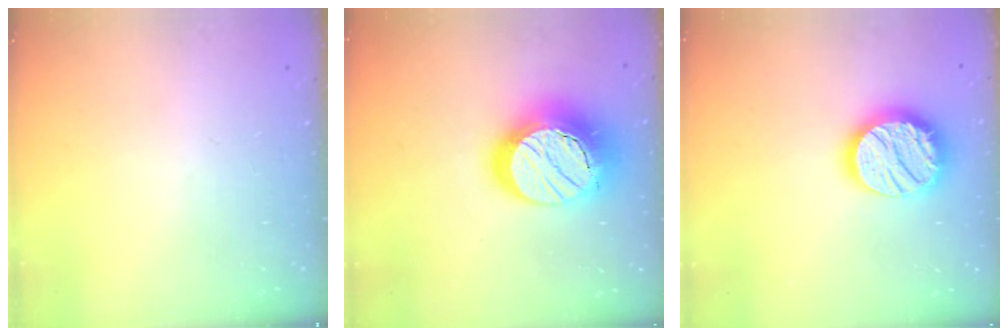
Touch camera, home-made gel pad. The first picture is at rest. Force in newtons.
{"total": 21.3, "press": 21.2, "slide": 1.6}
{"total": 17.4, "press": 17.4, "slide": 1.2}